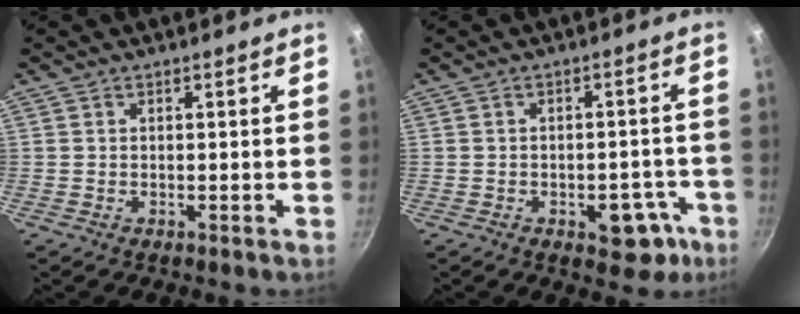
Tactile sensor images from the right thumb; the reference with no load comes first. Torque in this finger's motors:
{"motor_torque": [2.67, 2.34, 0.36, -0.54, 0.08]}